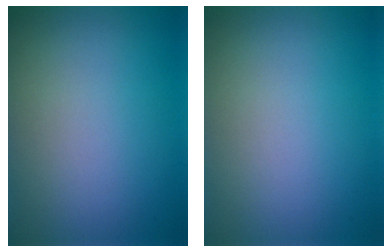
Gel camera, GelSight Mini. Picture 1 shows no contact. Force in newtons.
{"total": 0.0}